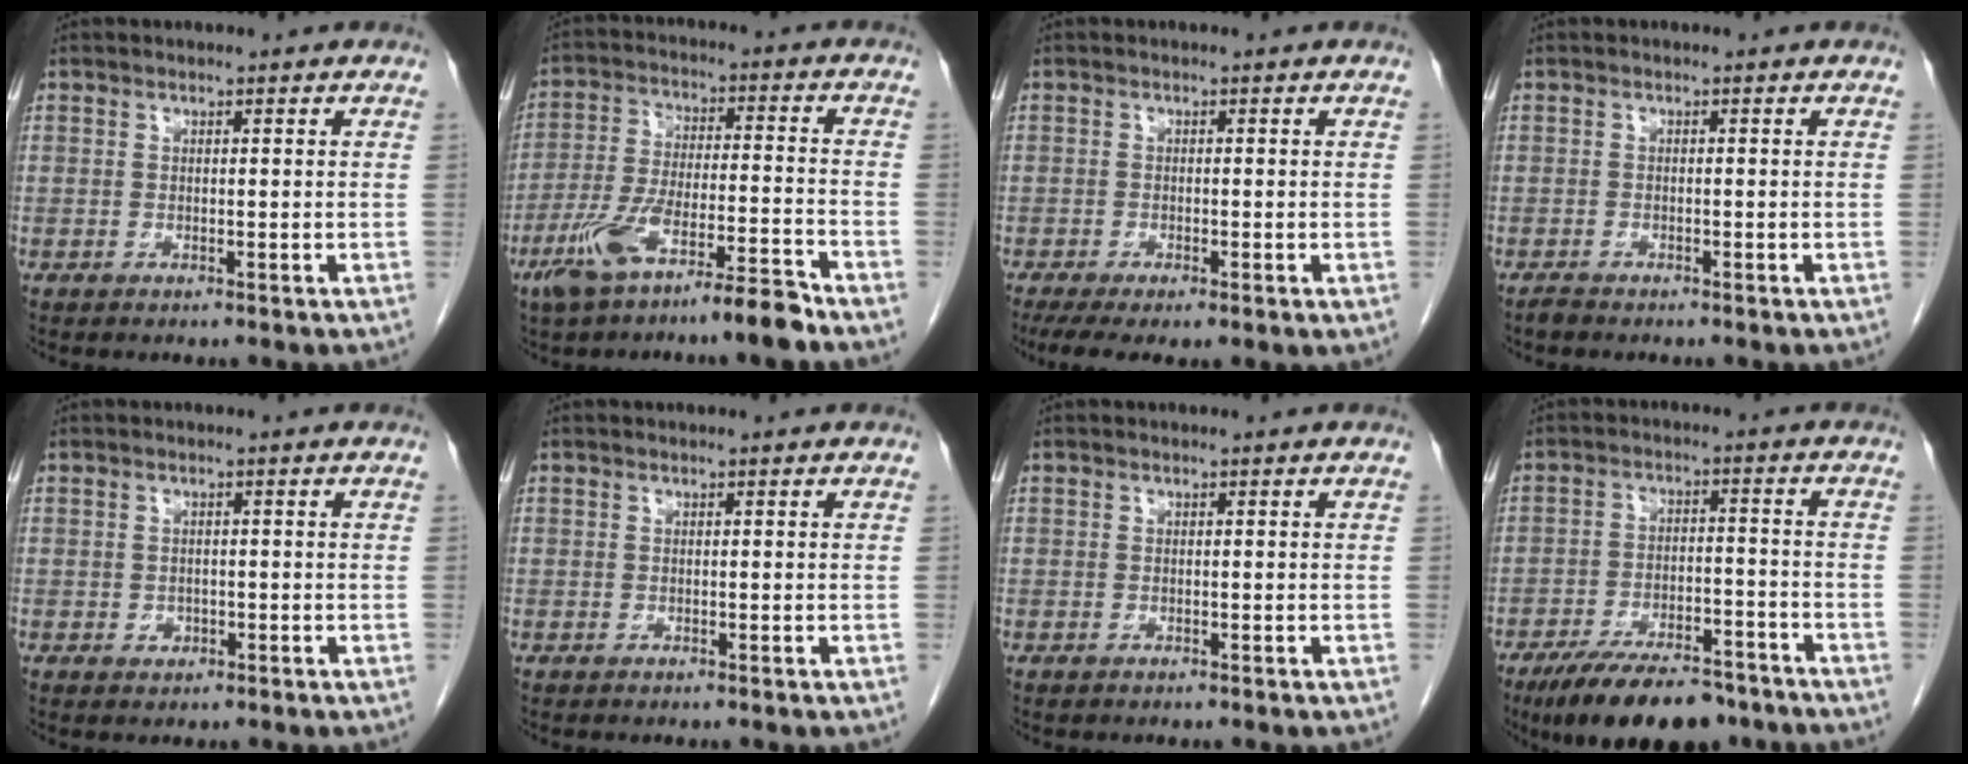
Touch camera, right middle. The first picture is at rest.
{"total": 11.1, "force": [-7.6, 0.9, 8.0], "torque": [-0.155, -0.005, -0.140]}
{"total": 7.2, "force": [-4.3, 2.4, 5.2], "torque": [-0.088, -0.021, -0.069]}
{"total": 1.0, "force": [-0.9, 0.2, 0.3], "torque": [-0.012, -0.002, -0.017]}
{"total": 1.3, "force": [-0.5, 1.1, 0.5], "torque": [-0.009, 0.003, -0.003]}
{"total": 0.0}
{"total": 0.0}
{"total": 14.2, "force": [-11.1, 4.6, 7.6], "torque": [-0.116, -0.002, -0.176]}